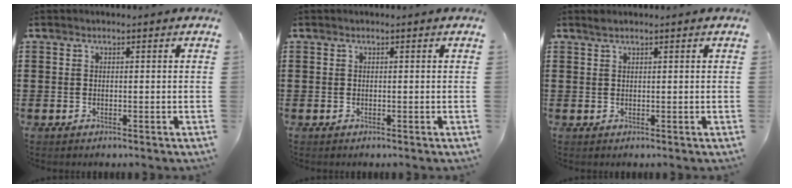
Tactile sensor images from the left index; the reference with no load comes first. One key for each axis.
{"total": 0.0}
{"total": 1.0, "fx": 0.8, "fy": 0.0, "fz": 0.6, "tx": -0.012, "ty": 0.001, "tz": 0.015}